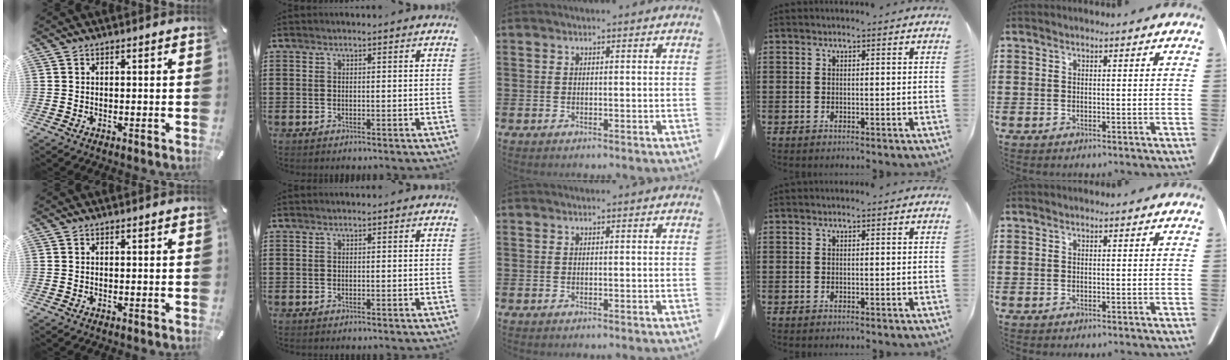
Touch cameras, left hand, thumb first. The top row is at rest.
{}